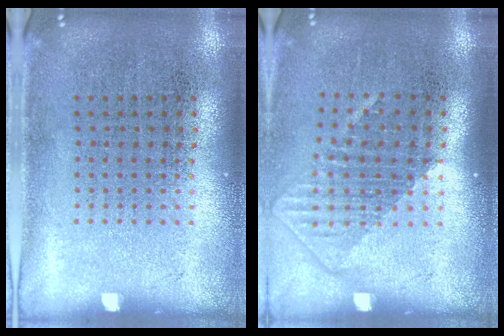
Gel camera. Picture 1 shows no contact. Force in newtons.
{"total": 1.4, "press": 1.1, "slide": 0.9}